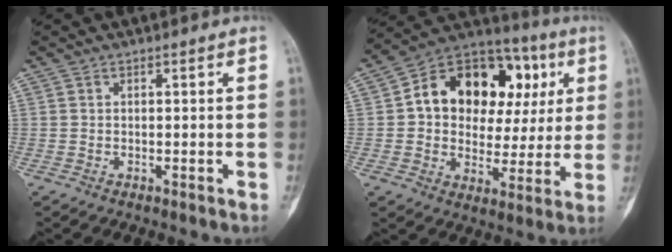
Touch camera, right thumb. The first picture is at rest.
{"total": 21.6, "force": [5.0, 15.4, 14.3], "torque": [-0.155, 0.038, 0.080]}